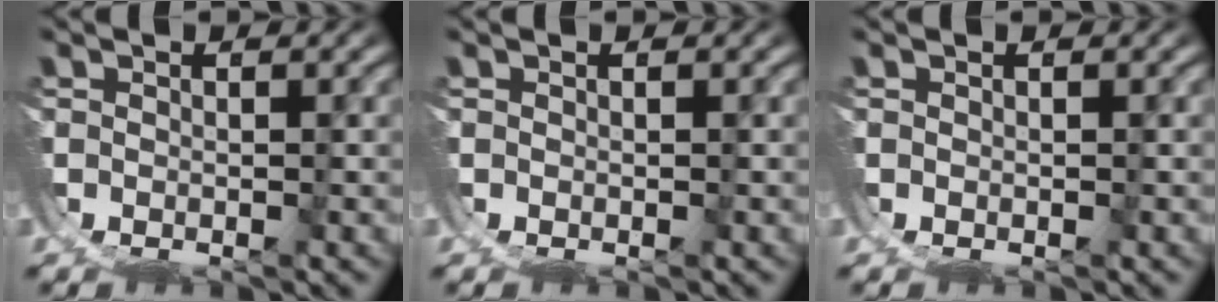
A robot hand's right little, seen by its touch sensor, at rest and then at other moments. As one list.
[{"total": 0.0}, {"total": 0.0}]